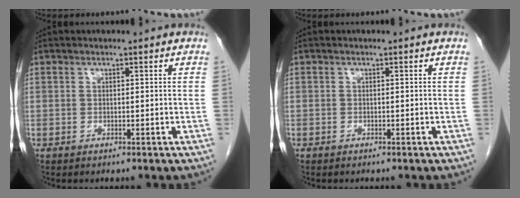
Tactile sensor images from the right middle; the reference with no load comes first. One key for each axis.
{"total": 0.0}